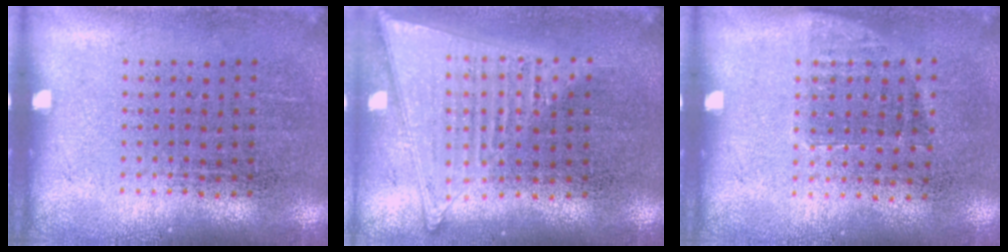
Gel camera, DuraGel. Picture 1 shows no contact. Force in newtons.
{"total": 1.4, "press": 1.3, "slide": 0.3}
{"total": 0.7, "press": 0.7, "slide": 0.4}